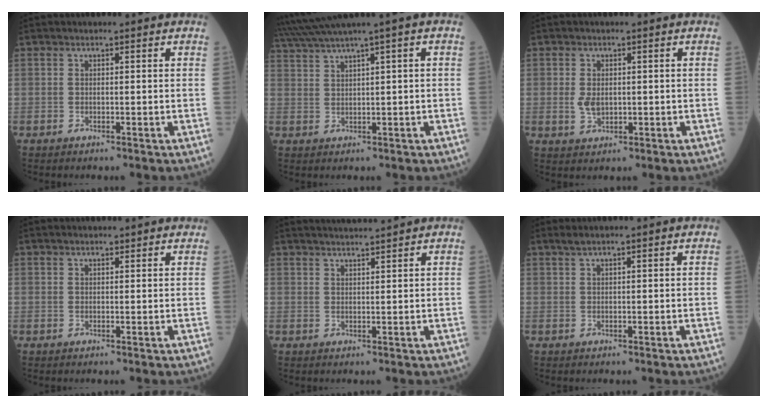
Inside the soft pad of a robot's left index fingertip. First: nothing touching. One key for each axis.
{"total": 5.3, "fx": 4.0, "fy": -1.7, "fz": 3.2, "tx": -0.076, "ty": 0.016, "tz": 0.088}
{"total": 2.7, "fx": 0.0, "fy": 1.9, "fz": 2.0, "tx": -0.043, "ty": -0.002, "tz": 0.010}
{"total": 3.6, "fx": 3.3, "fy": 0.9, "fz": 1.2, "tx": -0.014, "ty": 0.029, "tz": 0.045}
{"total": 5.3, "fx": 5.0, "fy": -0.7, "fz": 1.6, "tx": -0.027, "ty": 0.022, "tz": 0.083}
{"total": 1.9, "fx": 1.6, "fy": 0.0, "fz": 1.1, "tx": -0.022, "ty": 0.023, "tz": 0.034}